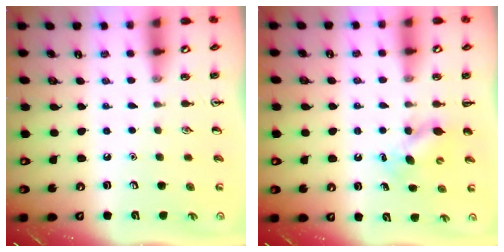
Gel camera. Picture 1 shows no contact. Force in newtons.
{"total": 5.5, "press": 5.4, "slide": 1.2}